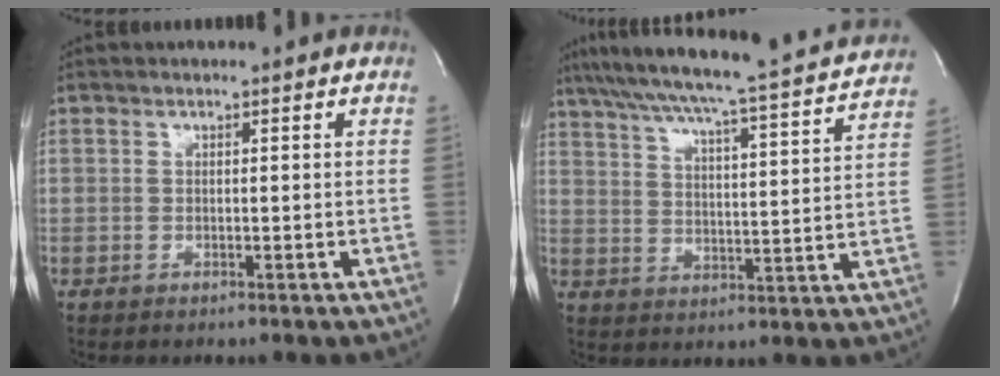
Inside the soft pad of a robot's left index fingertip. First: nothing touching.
{"total": 24.0, "force": [21.8, 0.8, 10.0], "torque": [-0.172, -0.020, 0.291]}